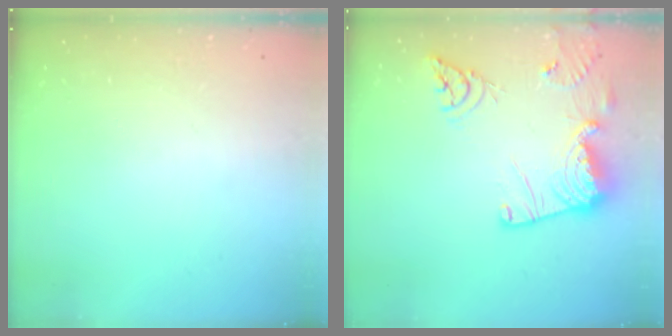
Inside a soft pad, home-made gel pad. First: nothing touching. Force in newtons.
{"total": 18.1, "press": 18.0, "slide": 1.7}